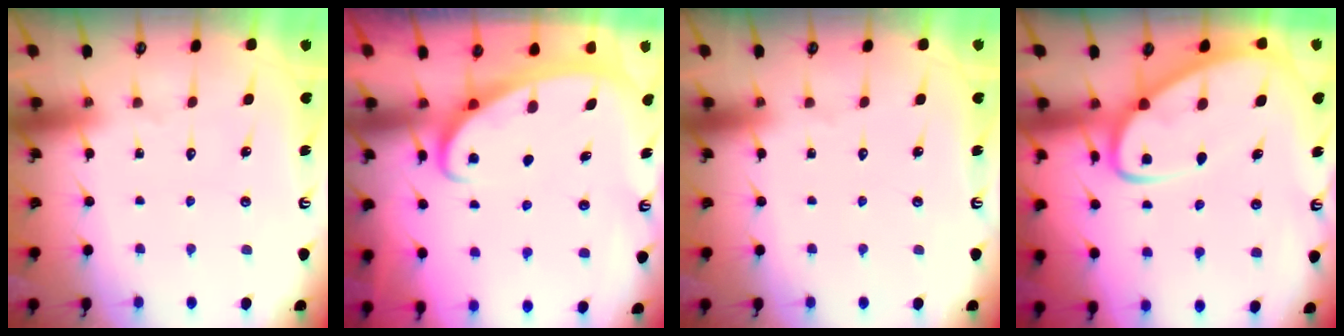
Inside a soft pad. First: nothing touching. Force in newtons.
{"total": 2.4, "press": 2.3, "slide": 0.5}
{"total": 0.0}
{"total": 7.4, "press": 7.4, "slide": 0.8}